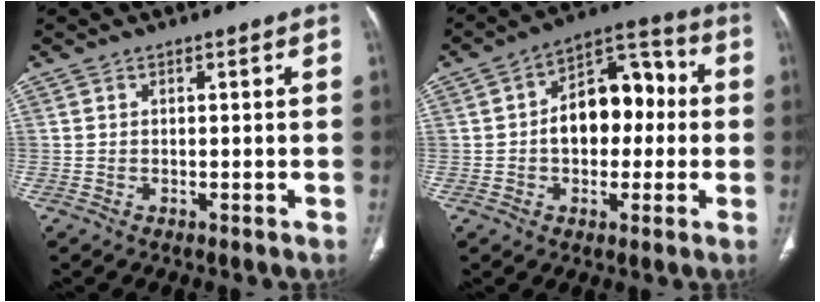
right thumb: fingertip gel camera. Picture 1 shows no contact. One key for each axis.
{"total": 13.7, "fx": 0.1, "fy": 9.0, "fz": 10.4, "tx": -0.117, "ty": 0.041, "tz": -0.005}